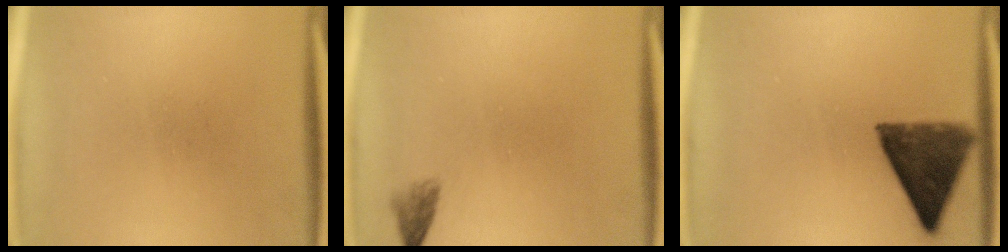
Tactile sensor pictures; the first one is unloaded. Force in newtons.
{"total": 1.5}
{"total": 11.2}